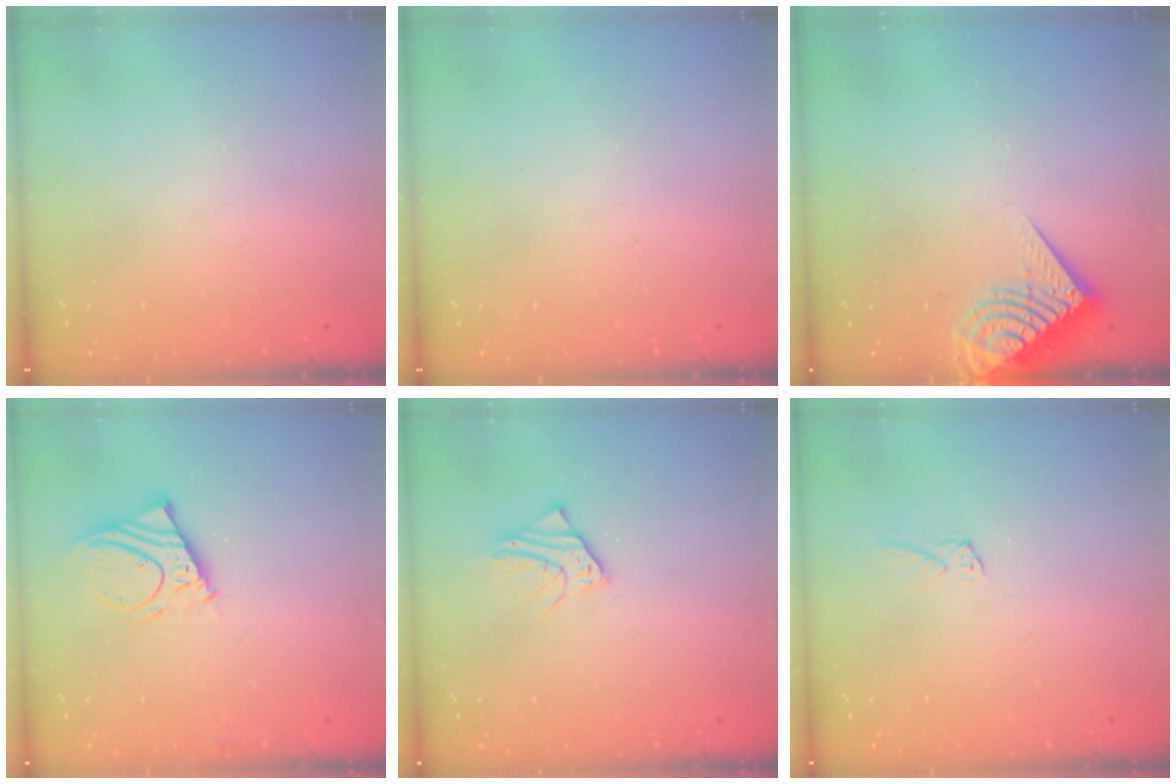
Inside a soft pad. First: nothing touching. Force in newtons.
{"total": 0.0}
{"total": 9.1, "press": 9.0, "slide": 0.8}
{"total": 10.8, "press": 10.7, "slide": 1.7}
{"total": 2.9, "press": 2.8, "slide": 0.3}
{"total": 1.8, "press": 1.7, "slide": 0.1}